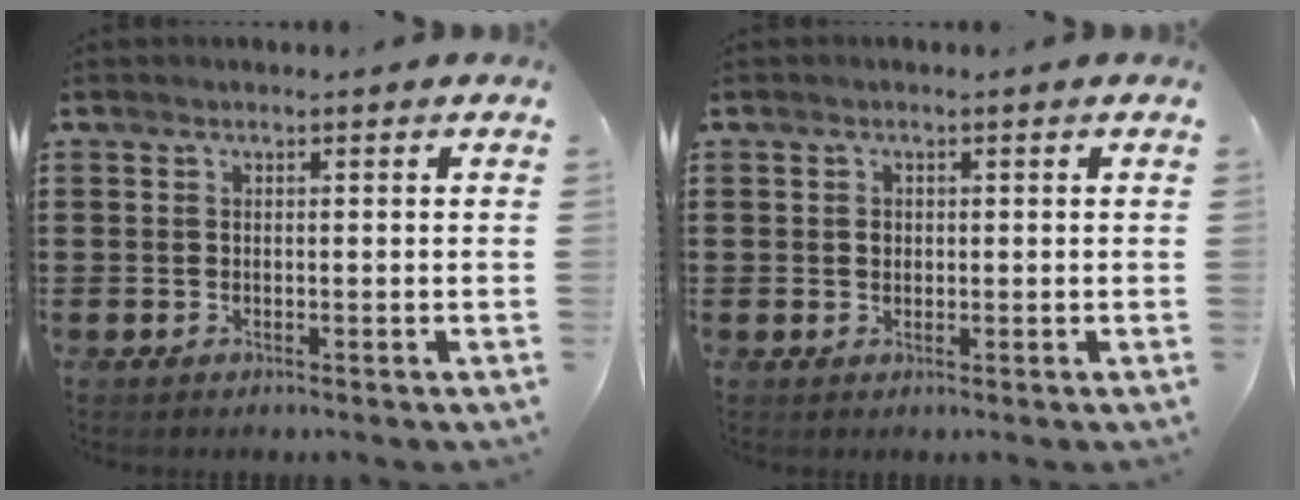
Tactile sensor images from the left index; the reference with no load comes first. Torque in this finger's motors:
{"motor_torque": [0.14, 0.09, 0.13, 0.00]}